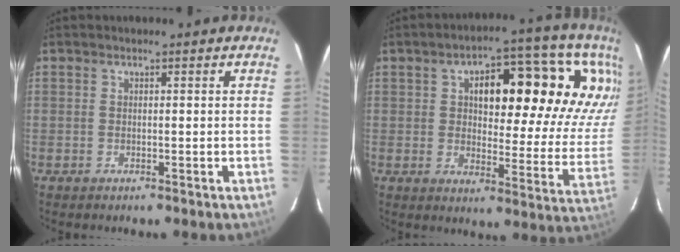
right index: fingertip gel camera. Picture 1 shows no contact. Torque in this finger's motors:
{"motor_torque": [1.47, 0.67, 0.45, 0.12]}